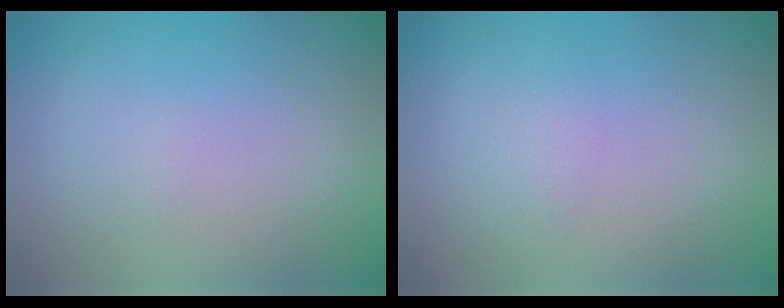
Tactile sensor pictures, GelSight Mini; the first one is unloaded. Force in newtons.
{"total": 1.1, "press": 1.1, "slide": 0.1}